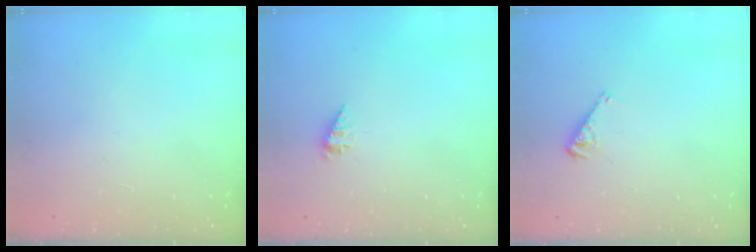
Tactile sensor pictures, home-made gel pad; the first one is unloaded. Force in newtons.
{"total": 2.3, "press": 2.3, "slide": 0.3}
{"total": 4.6, "press": 4.6, "slide": 0.6}